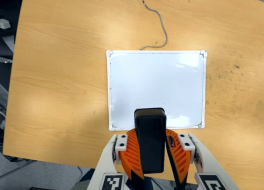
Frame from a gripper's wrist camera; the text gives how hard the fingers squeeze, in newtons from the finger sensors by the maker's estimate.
{"total": 10.2, "left": 9.8, "right": 10.6}